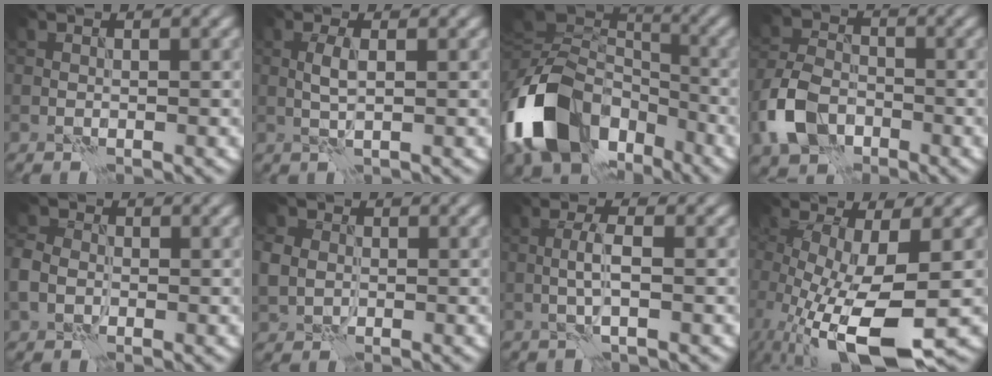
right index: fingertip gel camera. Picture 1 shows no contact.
{"total": 1.7, "force": [0.2, 0.4, 1.7], "torque": [-0.038, 0.004, 0.003]}
{"total": 15.2, "force": [-6.0, 10.7, 9.1], "torque": [-0.220, -0.023, -0.110]}
{"total": 6.1, "force": [-2.9, 4.2, 3.4], "torque": [-0.078, 0.001, -0.066]}
{"total": 3.0, "force": [-0.6, 2.5, 1.7], "torque": [-0.041, 0.000, -0.016]}
{"total": 4.4, "force": [0.3, 3.8, 2.2], "torque": [-0.058, 0.013, -0.005]}
{"total": 2.3, "force": [-0.4, 0.4, 2.2], "torque": [-0.045, 0.006, -0.010]}
{"total": 10.3, "force": [-3.1, 3.6, 9.2], "torque": [-0.184, -0.033, -0.044]}